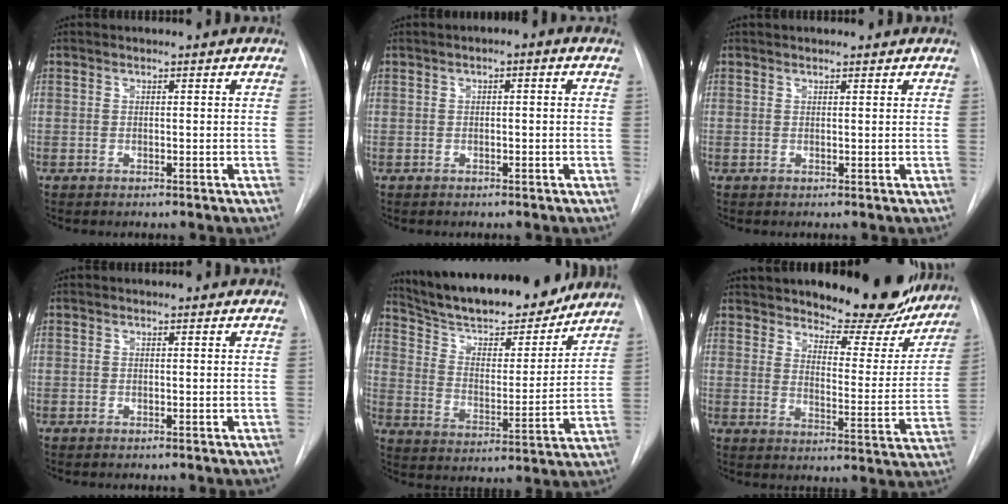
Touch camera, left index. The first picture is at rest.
{"total": 1.5, "force": [0.3, 0.4, 1.4], "torque": [-0.020, 0.007, 0.002]}
{"total": 3.0, "force": [2.7, 0.6, 1.2], "torque": [-0.015, 0.028, 0.036]}
{"total": 0.0}
{"total": 20.8, "force": [18.6, 4.2, 8.4], "torque": [-0.135, -0.004, 0.286]}
{"total": 18.2, "force": [16.3, 4.9, 6.5], "torque": [-0.071, -0.037, 0.216]}